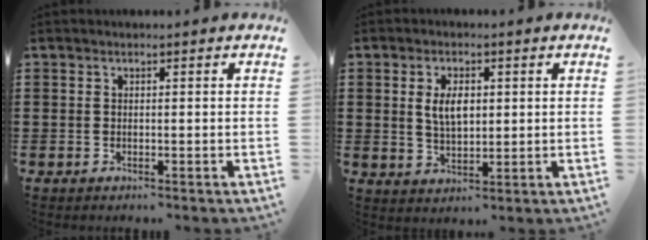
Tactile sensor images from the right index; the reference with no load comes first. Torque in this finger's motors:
{"motor_torque": [0.55, -0.34, 0.46, 0.14]}